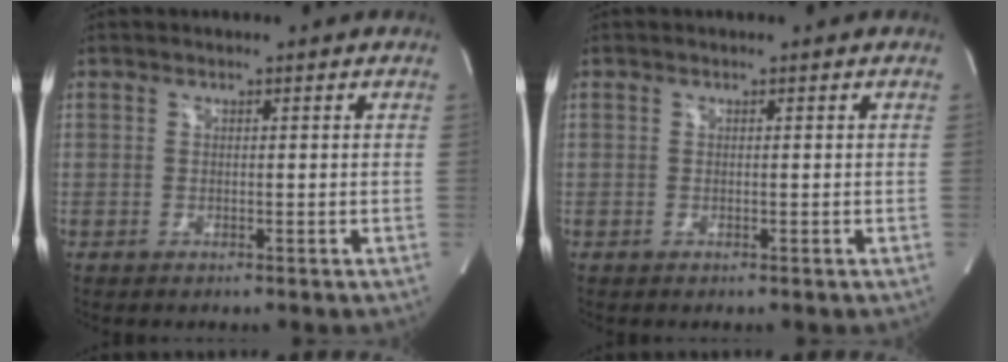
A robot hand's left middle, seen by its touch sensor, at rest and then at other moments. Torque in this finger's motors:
{"motor_torque": [0.00, 0.00, 0.00, 0.00]}